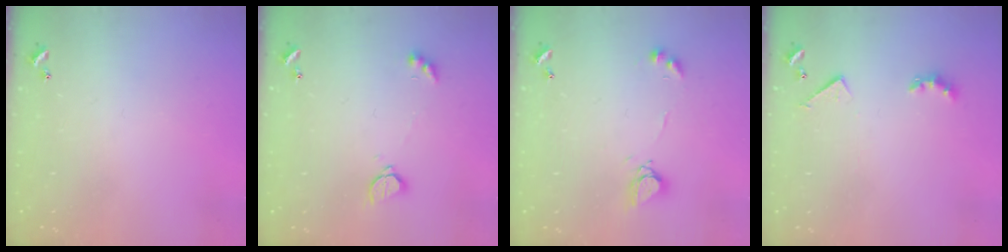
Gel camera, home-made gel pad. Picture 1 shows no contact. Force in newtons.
{"total": 2.2, "press": 2.2, "slide": 0.2}
{"total": 6.7, "press": 6.7, "slide": 0.5}
{"total": 3.2, "press": 3.1, "slide": 0.5}